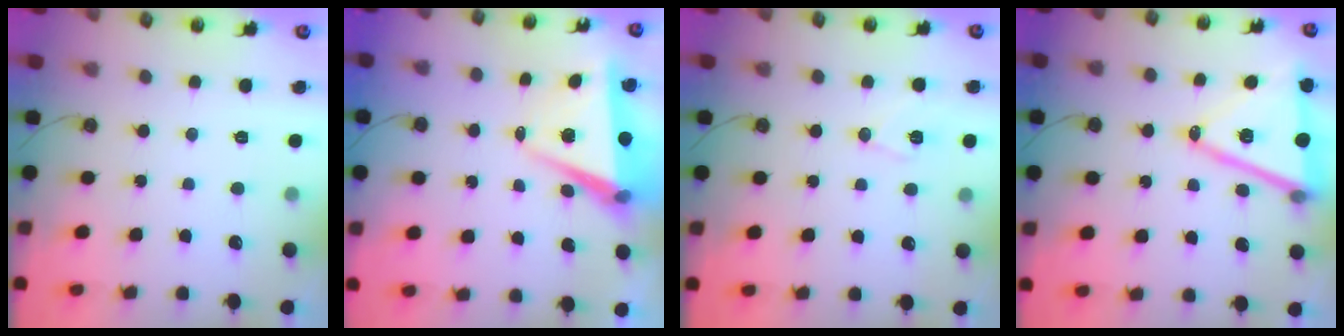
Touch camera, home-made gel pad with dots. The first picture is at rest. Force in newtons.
{"total": 7.0, "press": 5.4, "slide": 4.4}
{"total": 7.7, "press": 7.7, "slide": 1.1}
{"total": 15.7, "press": 15.3, "slide": 3.8}